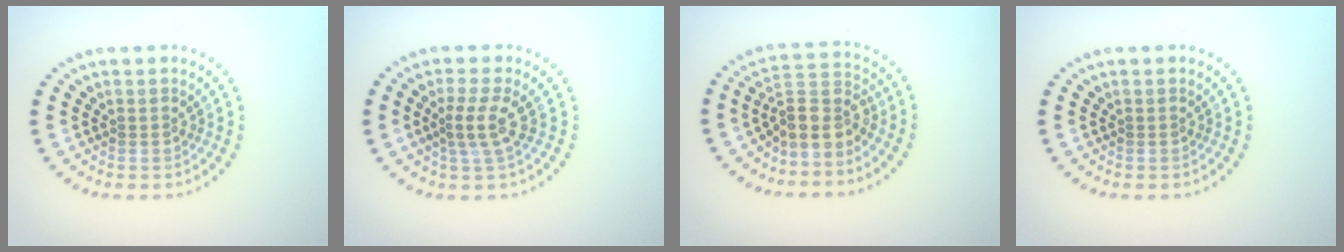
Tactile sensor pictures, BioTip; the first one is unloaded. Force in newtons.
{"total": 2.5, "press": 2.0, "slide": 1.5}
{"total": 3.7, "press": 2.9, "slide": 2.3}
{"total": 0.0}